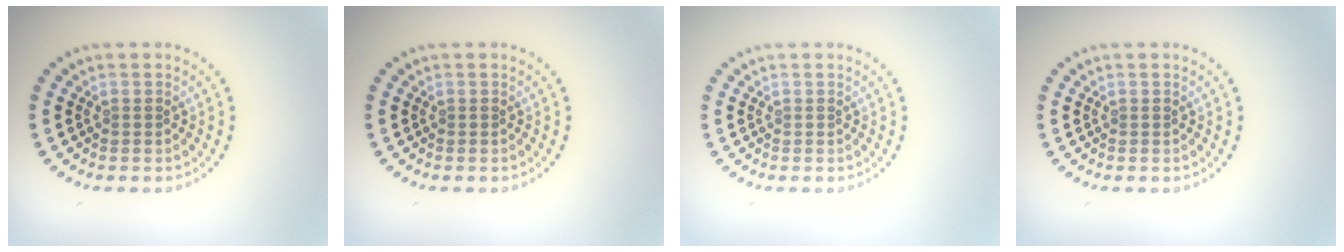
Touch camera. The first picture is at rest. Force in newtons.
{"total": 0.0}
{"total": 0.0}
{"total": 0.0}